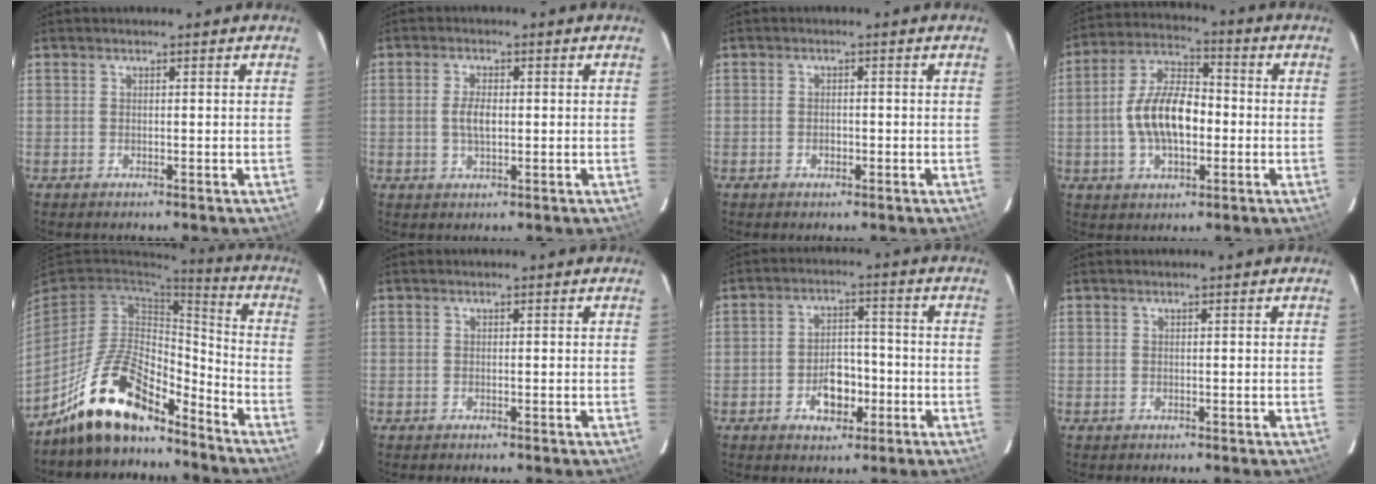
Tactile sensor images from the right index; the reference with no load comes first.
{"total": 3.5, "force": [-0.1, 1.6, 3.1], "torque": [-0.060, 0.002, 0.001]}
{"total": 1.6, "force": [-0.7, 1.2, 0.7], "torque": [-0.012, 0.003, -0.009]}
{"total": 12.6, "force": [-1.8, 6.5, 10.7], "torque": [-0.209, 0.017, -0.032]}
{"total": 16.1, "force": [-12.1, 6.0, 8.7], "torque": [-0.187, 0.010, -0.217]}
{"total": 0.0}
{"total": 7.0, "force": [-2.9, 4.5, 4.5], "torque": [-0.083, 0.013, -0.037]}
{"total": 0.0}